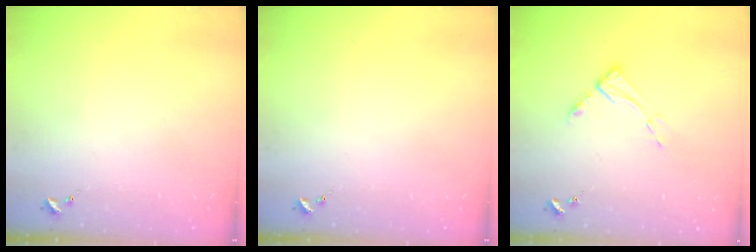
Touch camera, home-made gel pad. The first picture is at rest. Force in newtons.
{"total": 0.0}
{"total": 7.7, "press": 7.7, "slide": 0.6}